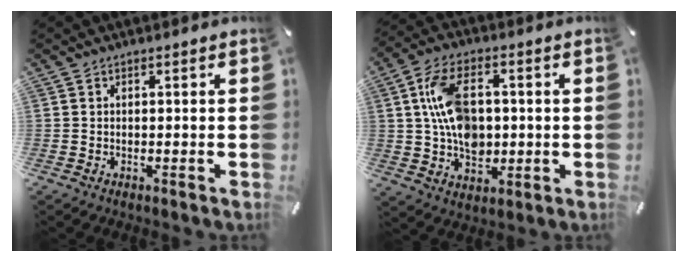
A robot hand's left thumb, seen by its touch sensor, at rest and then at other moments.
{"total": 12.6, "force": [1.1, 9.0, 8.8], "torque": [-0.169, 0.010, 0.020]}